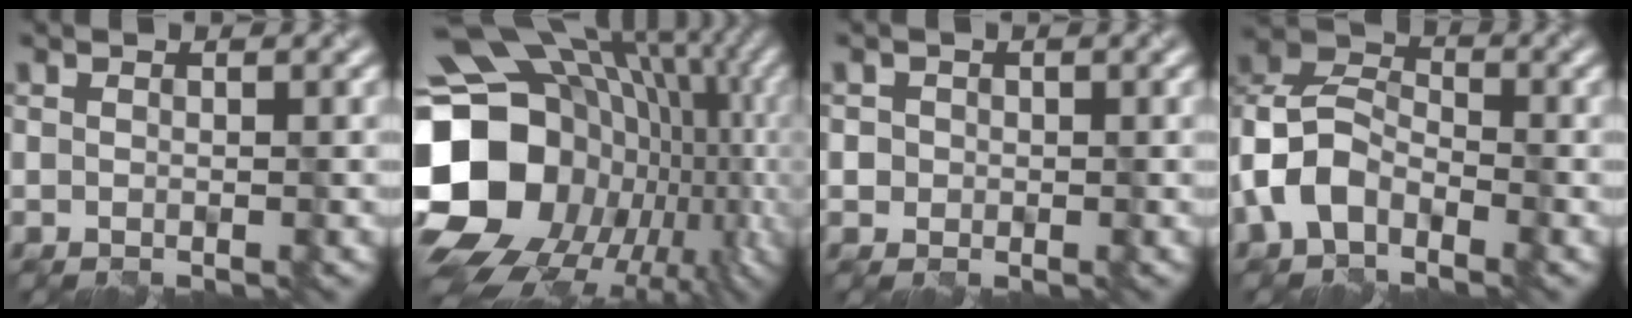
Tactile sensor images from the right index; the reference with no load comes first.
{"total": 18.9, "force": [-1.7, 15.0, 11.4], "torque": [-0.208, 0.010, -0.015]}
{"total": 1.8, "force": [0.3, 1.7, 0.6], "torque": [-0.008, 0.005, 0.010]}
{"total": 5.9, "force": [-2.8, 3.9, 3.4], "torque": [-0.078, 0.013, -0.070]}